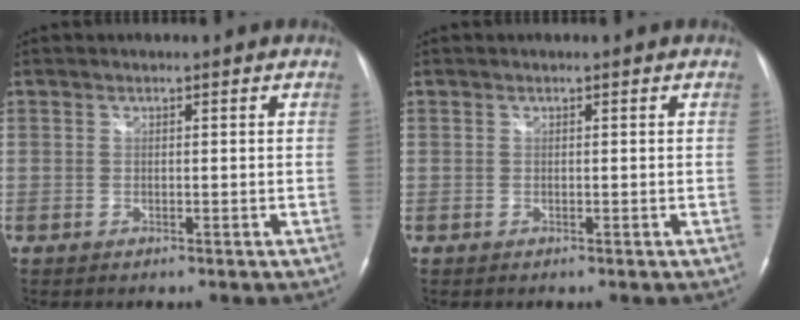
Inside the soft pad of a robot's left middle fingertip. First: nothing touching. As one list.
[{"total": 0.0}]